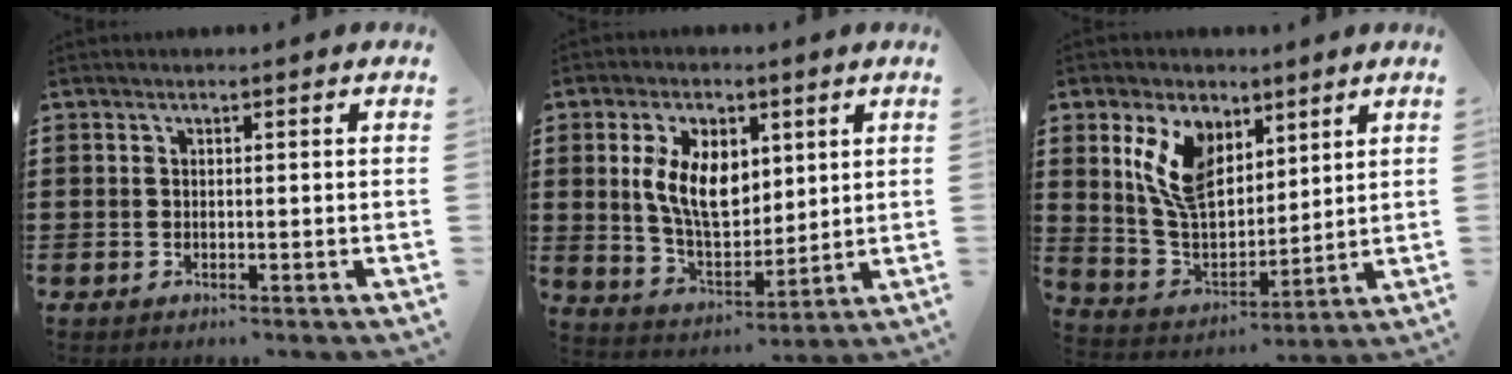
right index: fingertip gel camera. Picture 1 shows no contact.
{"total": 9.1, "force": [2.3, 5.4, 6.9], "torque": [-0.152, 0.007, 0.039]}
{"total": 9.5, "force": [4.8, 5.8, 5.8], "torque": [-0.145, 0.002, 0.092]}